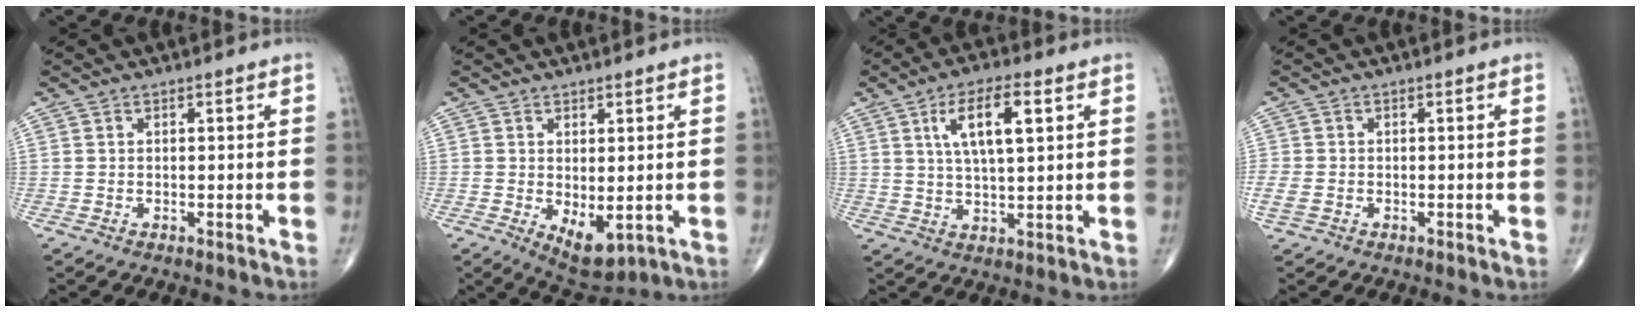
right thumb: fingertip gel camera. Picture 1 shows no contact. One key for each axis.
{"total": 6.3, "fx": -1.0, "fy": 3.2, "fz": 5.4, "tx": -0.074, "ty": -0.013, "tz": 0.000}
{"total": 9.5, "fx": 3.3, "fy": 3.1, "fz": 8.3, "tx": -0.143, "ty": -0.004, "tz": 0.061}
{"total": 3.5, "fx": -1.1, "fy": 2.5, "fz": 2.2, "tx": -0.070, "ty": 0.001, "tz": -0.020}